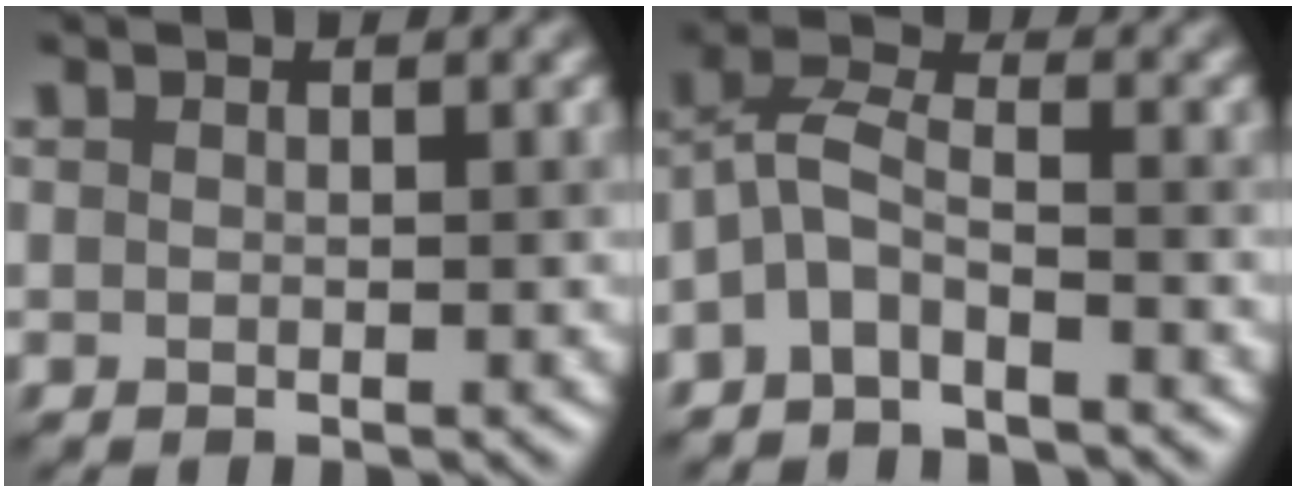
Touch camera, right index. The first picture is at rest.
{"total": 3.2, "force": [-2.2, 1.1, 2.1], "torque": [-0.055, 0.006, -0.053]}